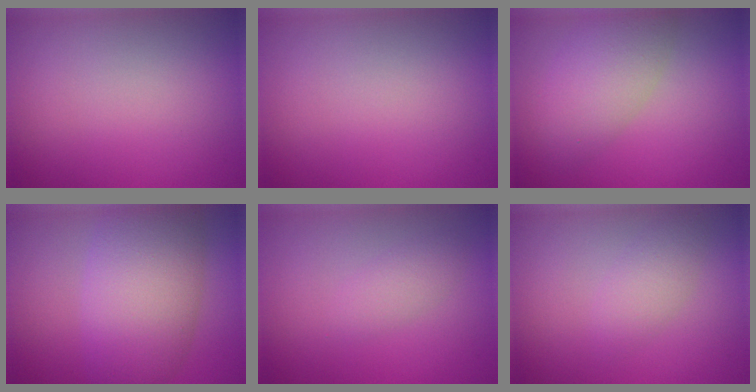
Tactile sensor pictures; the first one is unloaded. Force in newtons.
{"total": 0.0}
{"total": 4.9, "press": 4.9, "slide": 0.3}
{"total": 9.0, "press": 9.0, "slide": 0.3}
{"total": 1.7, "press": 1.6, "slide": 0.1}
{"total": 2.0, "press": 2.0, "slide": 0.1}